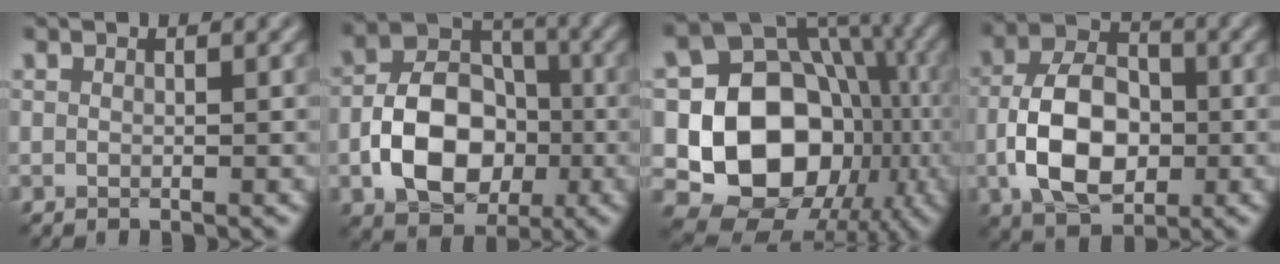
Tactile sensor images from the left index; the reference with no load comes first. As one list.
[{"total": 8.6, "force": [-2.3, 6.0, 5.7], "torque": [-0.101, 0.006, -0.043]}, {"total": 14.1, "force": [-2.2, 11.5, 7.9], "torque": [-0.120, -0.009, -0.052]}, {"total": 8.3, "force": [-1.6, 5.2, 6.3], "torque": [-0.123, 0.008, -0.037]}]